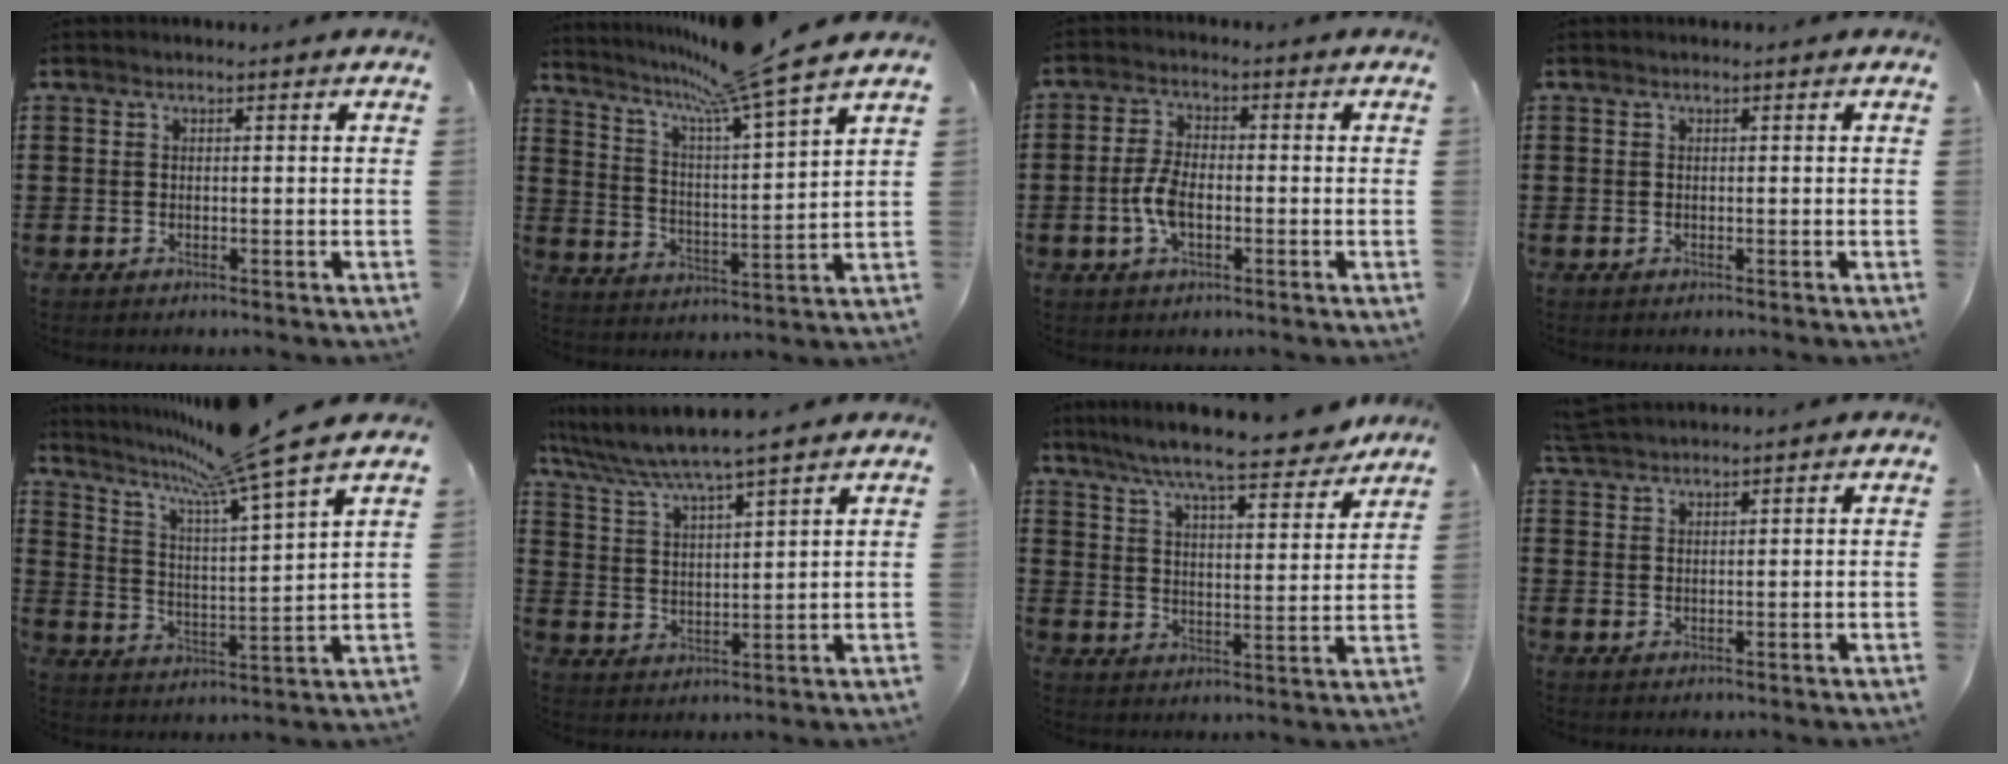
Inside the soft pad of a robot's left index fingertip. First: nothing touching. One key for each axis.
{"total": 8.8, "fx": 7.3, "fy": -1.2, "fz": 4.8, "tx": -0.118, "ty": -0.048, "tz": 0.116}
{"total": 5.4, "fx": -1.1, "fy": 2.6, "fz": 4.6, "tx": -0.109, "ty": -0.002, "tz": -0.026}
{"total": 0.0}
{"total": 9.8, "fx": 8.1, "fy": -1.0, "fz": 5.5, "tx": -0.135, "ty": -0.051, "tz": 0.131}
{"total": 5.5, "fx": 4.9, "fy": -0.5, "fz": 2.4, "tx": -0.067, "ty": -0.032, "tz": 0.079}
{"total": 8.9, "fx": 7.9, "fy": 0.0, "fz": 4.2, "tx": -0.104, "ty": -0.048, "tz": 0.130}
{"total": 2.9, "fx": 2.8, "fy": 0.1, "fz": 0.5, "tx": -0.018, "ty": 0.000, "tz": 0.055}